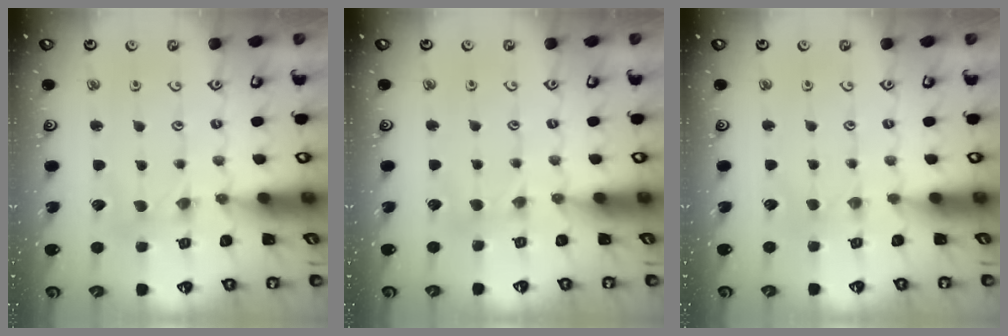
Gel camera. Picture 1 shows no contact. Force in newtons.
{"total": 3.1, "press": 3.1, "slide": 0.5}
{"total": 1.2, "press": 1.1, "slide": 0.2}